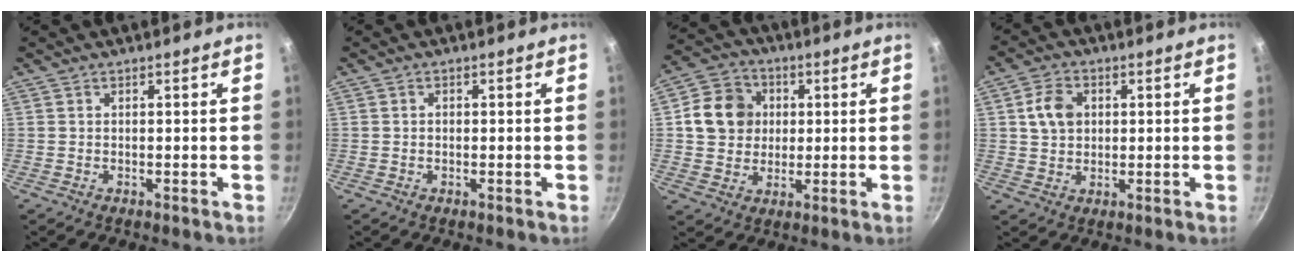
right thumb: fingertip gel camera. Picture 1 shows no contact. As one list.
[{"total": 0.6, "force": [-0.1, 0.6, 0.3], "torque": [-0.005, 0.004, -0.001]}, {"total": 10.6, "force": [1.7, 9.4, 4.8], "torque": [-0.055, 0.011, 0.020]}, {"total": 6.4, "force": [1.3, 4.9, 3.8], "torque": [-0.055, 0.008, 0.020]}]